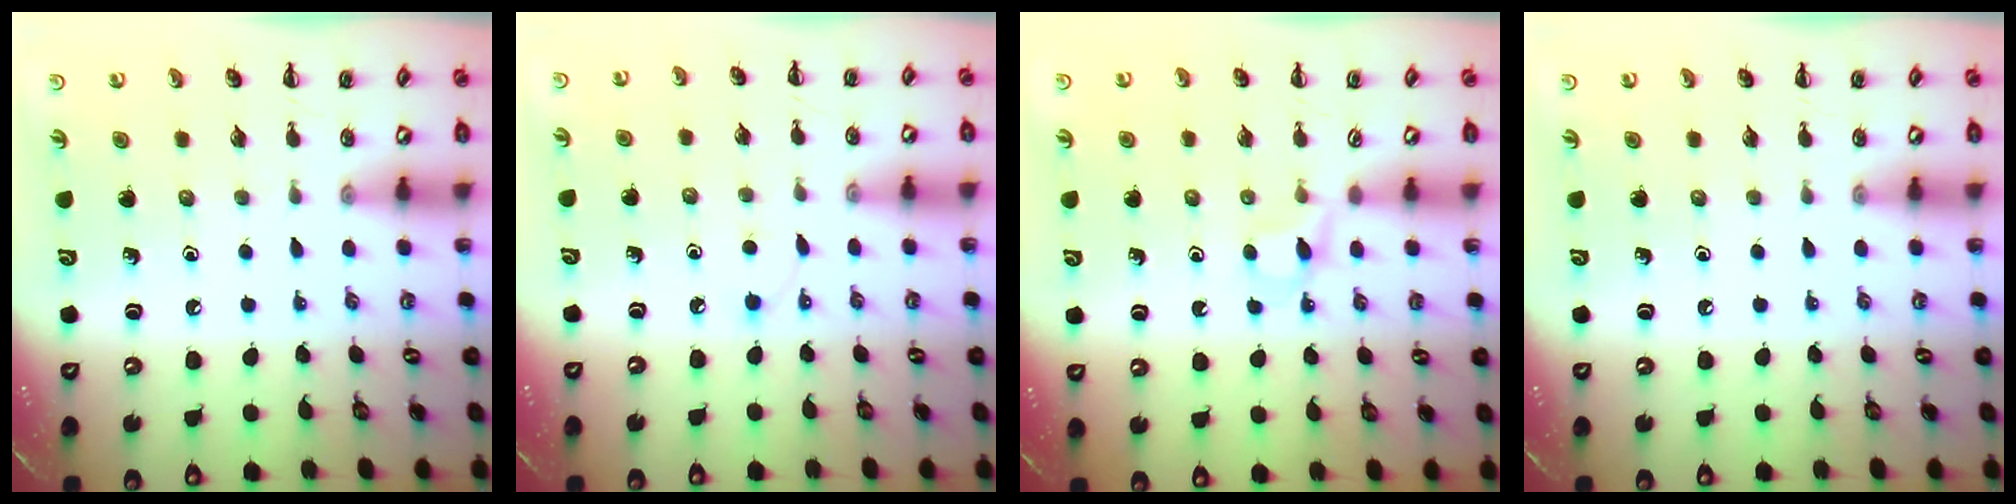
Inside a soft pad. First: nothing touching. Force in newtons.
{"total": 2.2, "press": 2.0, "slide": 0.8}
{"total": 3.1, "press": 2.8, "slide": 1.2}
{"total": 0.0}